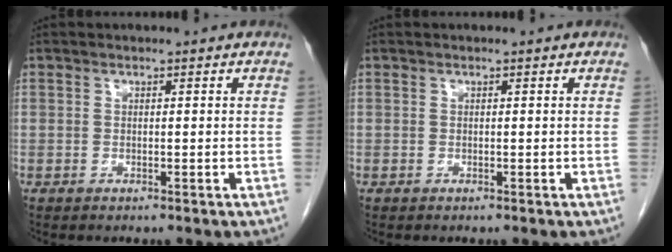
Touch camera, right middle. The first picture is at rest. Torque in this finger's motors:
{"motor_torque": [-0.41, -0.03, -0.02, 0.00]}